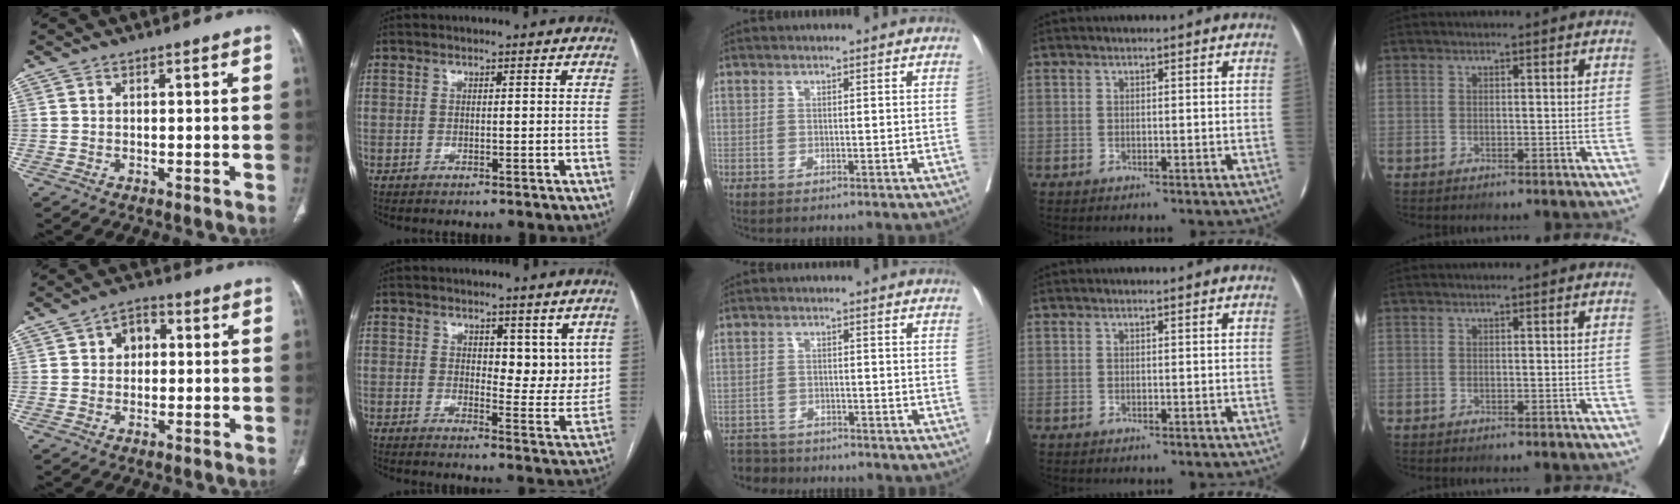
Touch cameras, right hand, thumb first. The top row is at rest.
{"thumb": {"total": 5.1, "force": [1.0, 3.9, 3.1], "torque": [-0.024, 0.008, 0.009]}, "index": {"total": 6.6, "force": [3.3, 3.3, 4.7], "torque": [-0.046, -0.013, 0.049]}, "middle": {"total": 4.9, "force": [-4.6, 1.7, -0.3], "torque": [0.006, -0.008, -0.076]}}